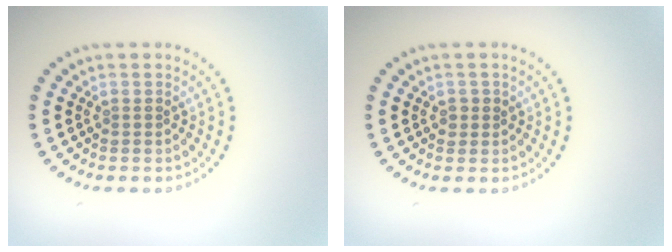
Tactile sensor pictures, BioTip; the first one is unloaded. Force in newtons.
{"total": 0.9, "press": 0.8, "slide": 0.3}